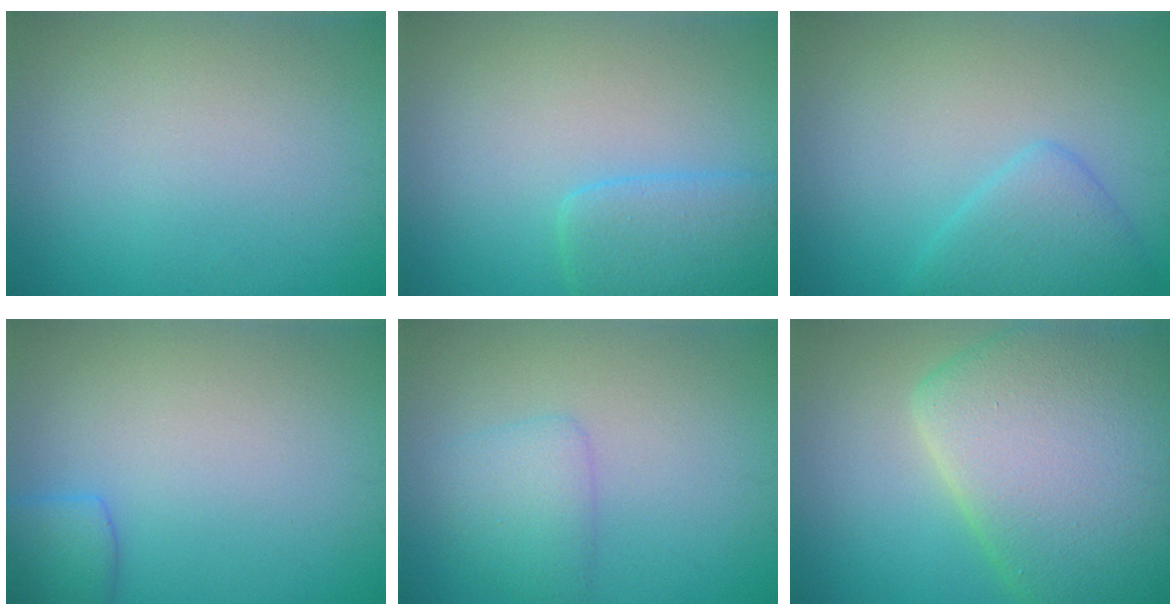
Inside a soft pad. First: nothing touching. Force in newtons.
{"total": 3.6, "press": 3.6, "slide": 0.2}
{"total": 2.3, "press": 2.3, "slide": 0.0}
{"total": 2.7, "press": 2.7, "slide": 0.1}
{"total": 2.5, "press": 2.5, "slide": 0.1}
{"total": 11.7, "press": 11.6, "slide": 0.9}